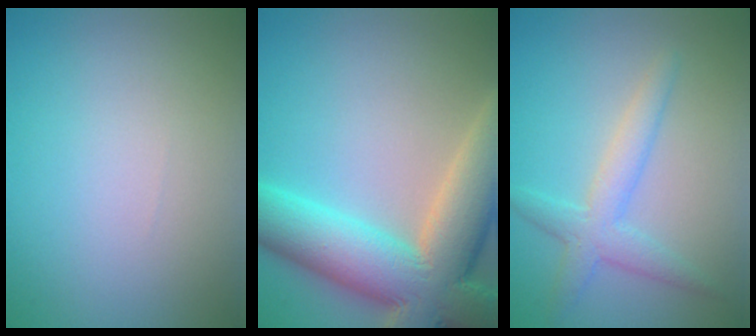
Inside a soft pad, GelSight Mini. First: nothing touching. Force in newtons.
{"total": 13.4, "press": 13.3, "slide": 1.1}
{"total": 3.1, "press": 3.1, "slide": 0.1}